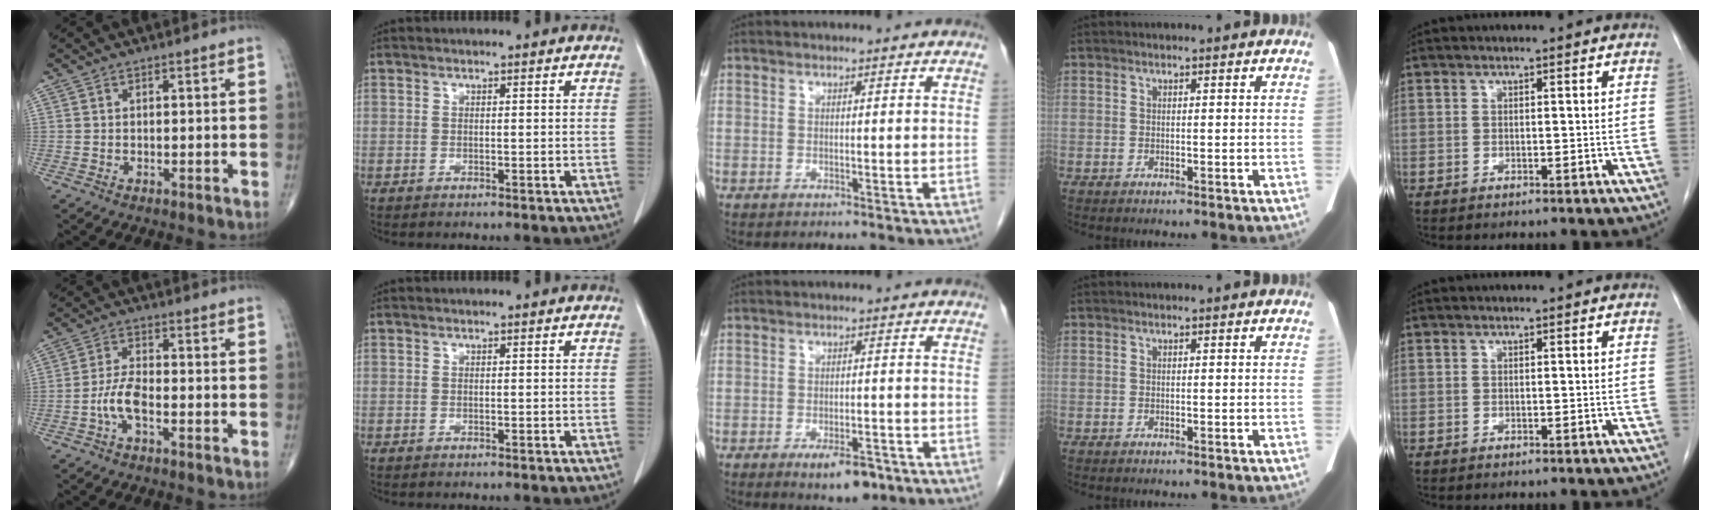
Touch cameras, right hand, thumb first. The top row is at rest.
{"thumb": {"total": 4.9, "force": [-2.0, 1.8, 4.2], "torque": [-0.088, 0.018, -0.041]}, "middle": {"total": 5.2, "force": [-3.0, 2.1, 3.7], "torque": [-0.051, -0.002, -0.037]}}